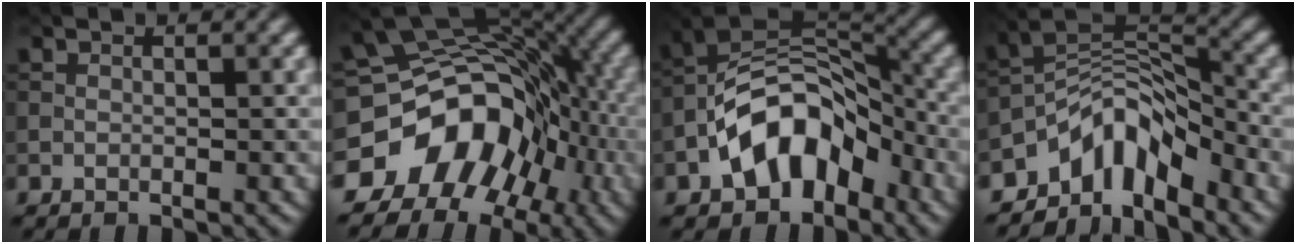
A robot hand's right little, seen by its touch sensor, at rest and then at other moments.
{"total": 12.6, "force": [-5.4, 9.4, 6.4], "torque": [-0.114, 0.005, -0.099]}
{"total": 9.0, "force": [-4.1, 5.5, 5.9], "torque": [-0.084, 0.018, -0.085]}
{"total": 6.1, "force": [-4.4, 2.8, 3.0], "torque": [-0.034, 0.002, -0.094]}